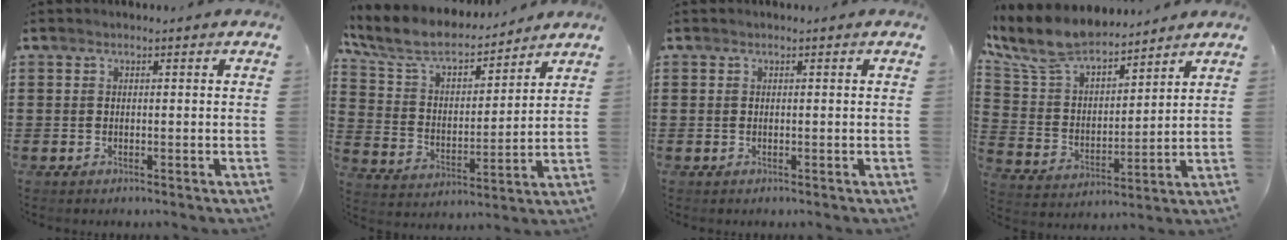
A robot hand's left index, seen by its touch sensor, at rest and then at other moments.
{"total": 7.8, "force": [6.8, 2.2, 3.0], "torque": [-0.091, -0.039, 0.118]}
{"total": 0.0}
{"total": 9.5, "force": [8.6, 2.4, 3.4], "torque": [-0.106, -0.049, 0.154]}